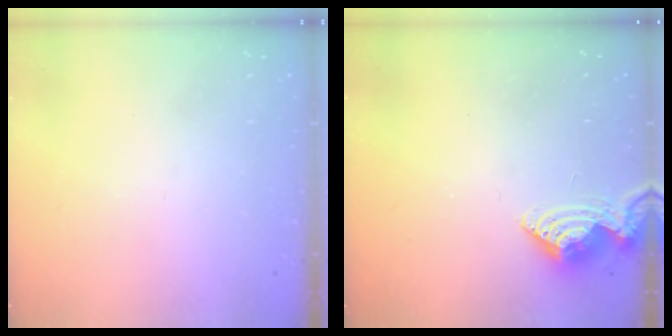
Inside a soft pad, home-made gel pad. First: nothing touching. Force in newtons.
{"total": 8.2, "press": 8.2, "slide": 0.6}